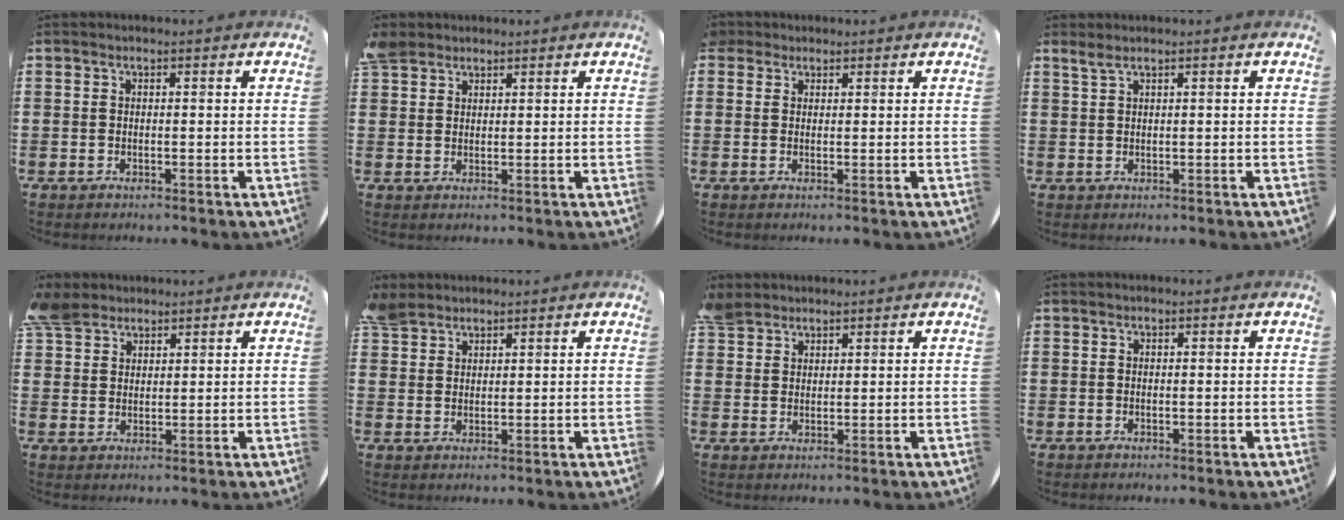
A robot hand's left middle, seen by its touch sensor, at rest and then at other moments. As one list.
[{"total": 2.7, "force": [2.3, 1.3, 0.3], "torque": [-0.012, 0.005, 0.047]}, {"total": 1.2, "force": [1.0, 0.6, 0.0], "torque": [-0.002, 0.004, 0.019]}, {"total": 1.2, "force": [0.9, 0.0, 0.8], "torque": [-0.017, 0.001, 0.016]}, {"total": 4.5, "force": [3.8, 2.3, 0.7], "torque": [-0.028, -0.001, 0.076]}, {"total": 3.2, "force": [2.9, 1.3, 0.3], "torque": [-0.014, -0.001, 0.058]}, {"total": 2.9, "force": [2.7, 1.2, 0.1], "torque": [-0.010, 0.000, 0.054]}, {"total": 0.0}]